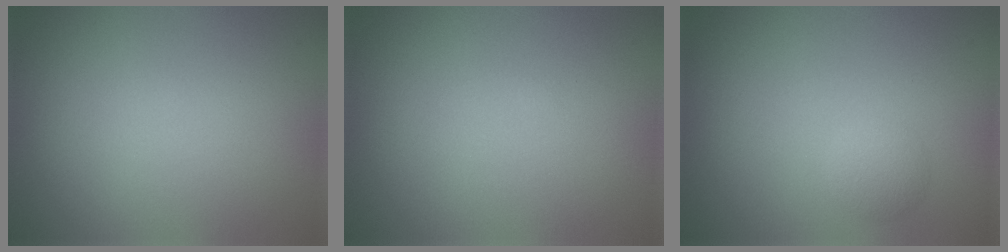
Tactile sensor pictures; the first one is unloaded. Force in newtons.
{"total": 0.0}
{"total": 1.6, "press": 1.6, "slide": 0.0}